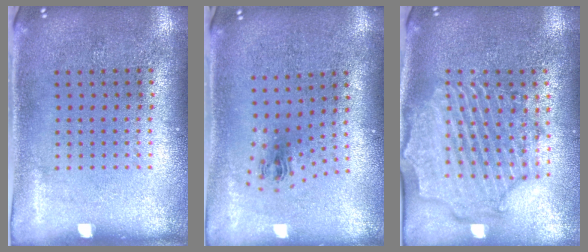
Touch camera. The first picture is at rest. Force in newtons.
{"total": 1.0, "press": 0.4, "slide": 0.9}
{"total": 2.5, "press": 2.2, "slide": 1.1}